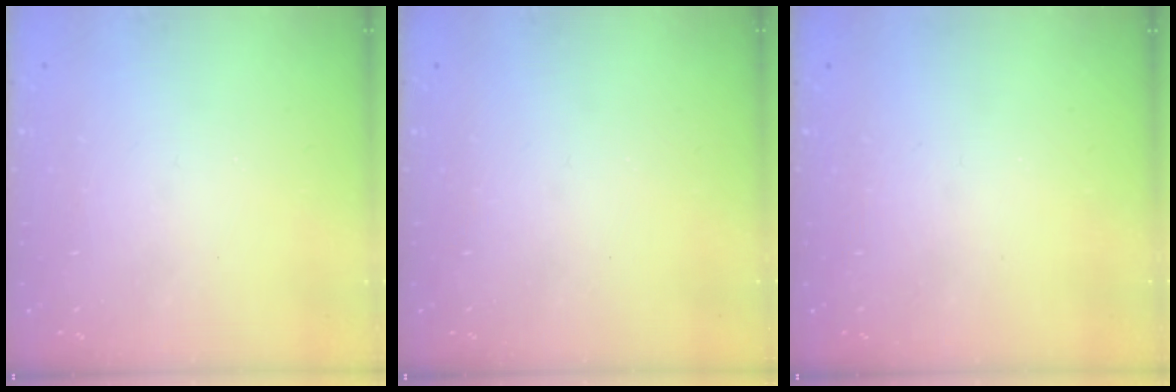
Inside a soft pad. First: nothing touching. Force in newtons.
{"total": 0.0}
{"total": 0.0}